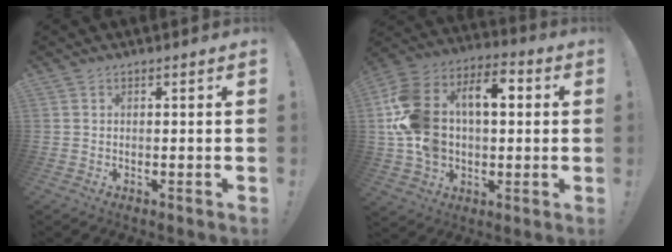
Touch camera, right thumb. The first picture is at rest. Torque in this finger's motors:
{"motor_torque": [2.59, 2.42, 1.57, -0.33, 0.53]}